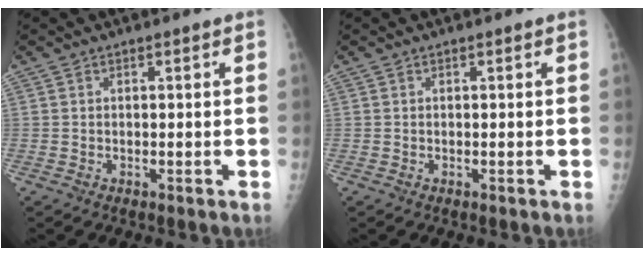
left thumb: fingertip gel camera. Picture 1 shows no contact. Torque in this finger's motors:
{"motor_torque": [0.00, 0.00, -0.01, -0.01, 0.00]}